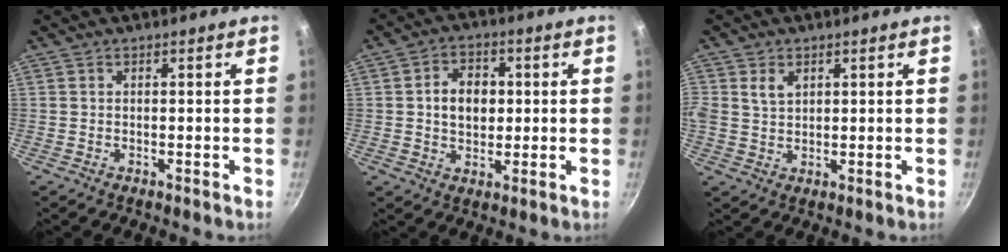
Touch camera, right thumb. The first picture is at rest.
{"total": 7.6, "force": [0.7, 5.8, 4.9], "torque": [-0.054, 0.006, 0.008]}
{"total": 4.1, "force": [1.6, 2.9, 2.4], "torque": [-0.038, -0.001, 0.033]}